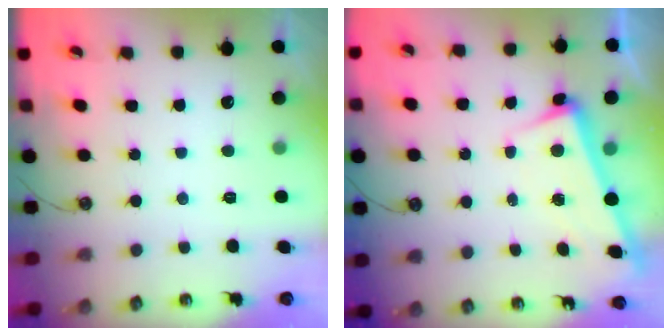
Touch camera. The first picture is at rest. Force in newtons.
{"total": 3.5, "press": 3.3, "slide": 1.1}